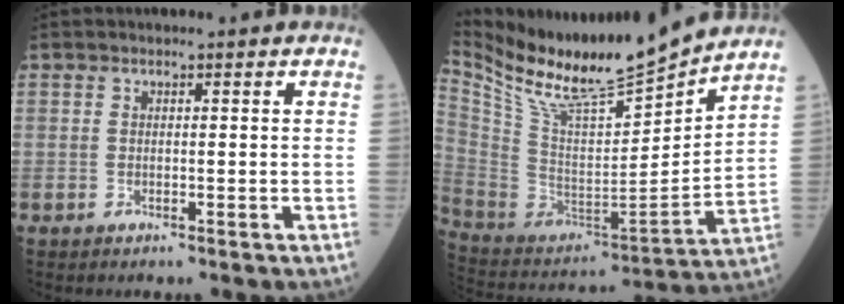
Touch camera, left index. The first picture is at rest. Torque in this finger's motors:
{"motor_torque": [0.10, -0.26, 0.08, 0.07]}